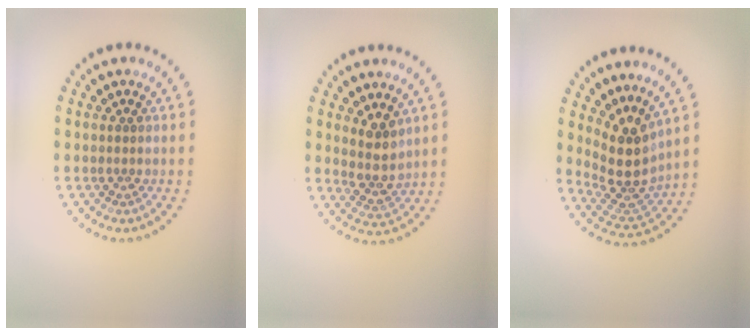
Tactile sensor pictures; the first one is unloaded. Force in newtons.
{"total": 3.1, "press": 2.5, "slide": 1.9}
{"total": 4.4, "press": 3.4, "slide": 2.8}